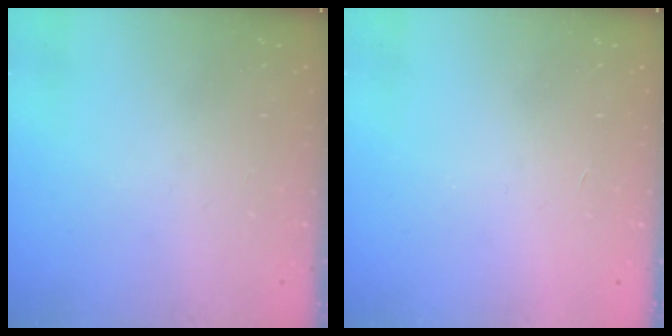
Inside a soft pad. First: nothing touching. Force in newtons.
{"total": 1.7, "press": 1.7, "slide": 0.1}